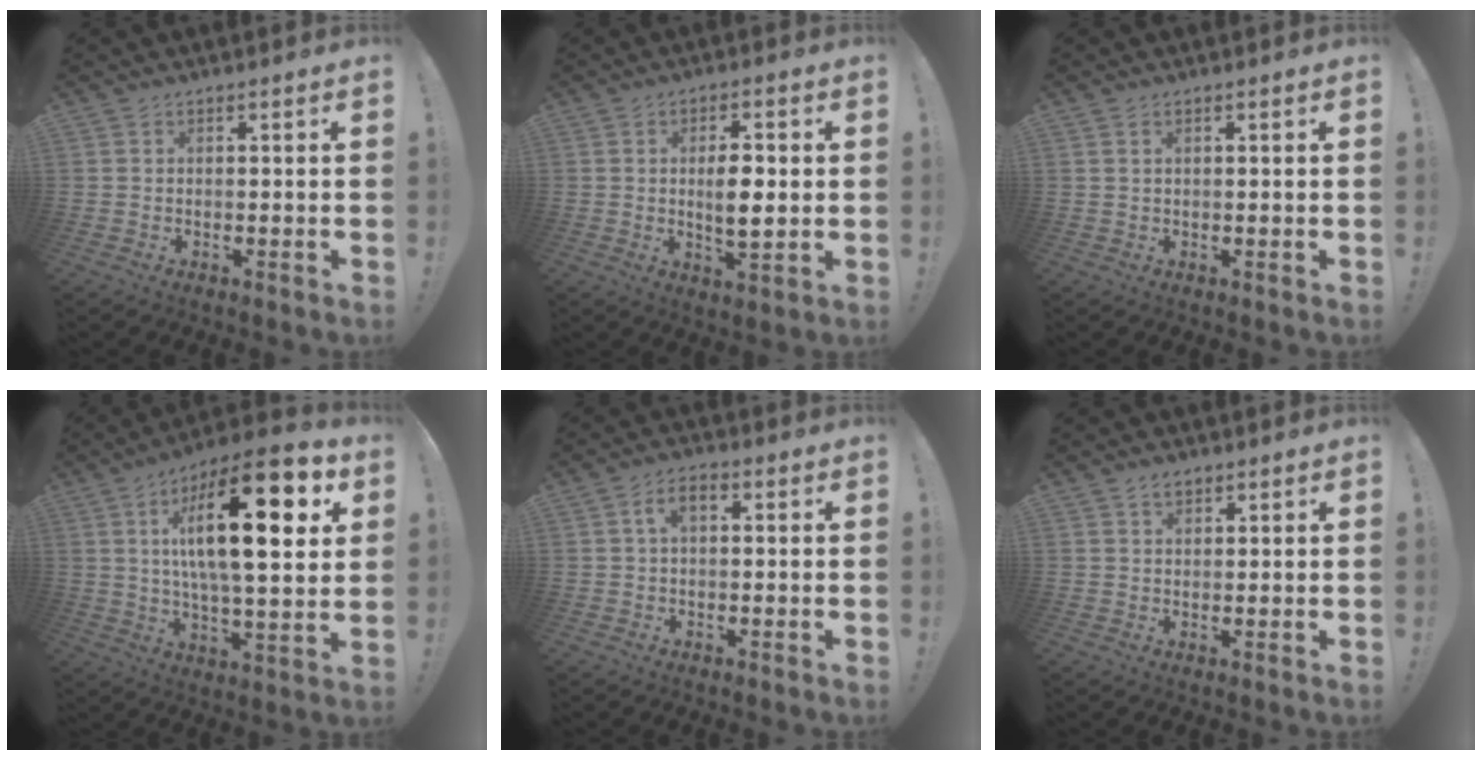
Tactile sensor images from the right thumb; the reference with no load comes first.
{"total": 6.8, "force": [0.4, 2.7, 6.3], "torque": [-0.106, -0.010, 0.000]}
{"total": 0.9, "force": [0.5, 0.4, 0.6], "torque": [-0.021, 0.004, 0.012]}
{"total": 24.8, "force": [7.9, 7.8, 22.1], "torque": [-0.366, -0.028, 0.111]}
{"total": 4.8, "force": [0.8, 2.6, 3.9], "torque": [-0.067, 0.012, 0.012]}
{"total": 2.7, "force": [1.8, 1.6, 1.3], "torque": [-0.020, -0.003, 0.032]}